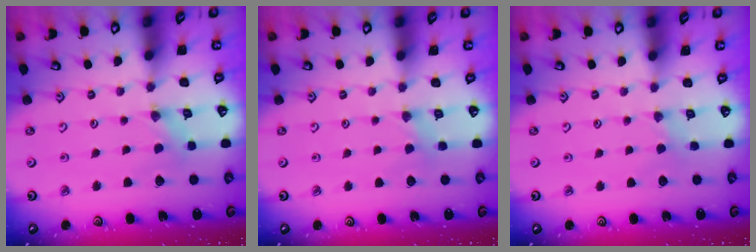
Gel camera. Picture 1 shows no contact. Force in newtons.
{"total": 2.7, "press": 2.7, "slide": 0.4}
{"total": 2.4, "press": 2.4, "slide": 0.4}